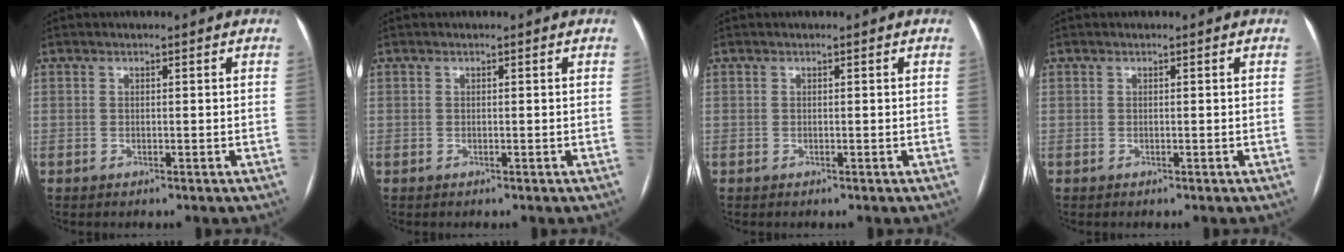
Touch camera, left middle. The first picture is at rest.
{"total": 0.0}
{"total": 0.0}
{"total": 0.0}